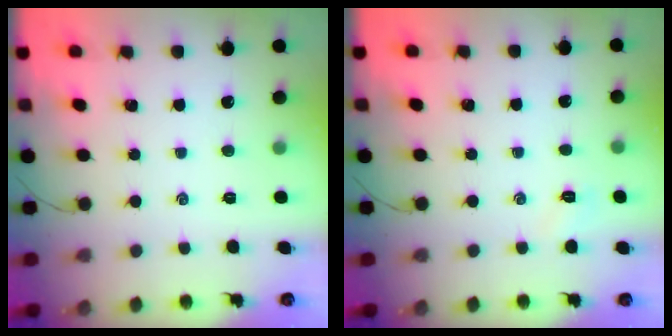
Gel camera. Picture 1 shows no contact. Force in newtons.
{"total": 2.7, "press": 2.6, "slide": 0.7}